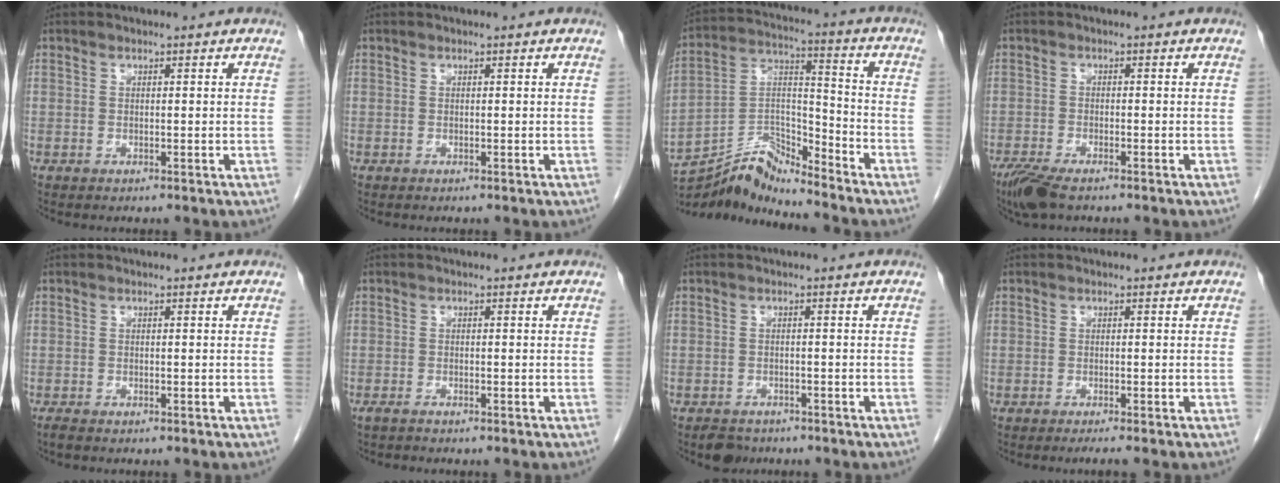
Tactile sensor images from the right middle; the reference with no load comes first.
{"total": 0.0}
{"total": 9.9, "force": [-9.7, -0.4, 1.9], "torque": [-0.040, 0.033, -0.185]}
{"total": 5.0, "force": [-3.8, 1.1, 3.1], "torque": [-0.063, -0.013, -0.069]}
{"total": 0.9, "force": [-0.7, 0.2, 0.4], "torque": [-0.017, -0.004, -0.015]}
{"total": 1.1, "force": [1.0, 0.0, 0.1], "torque": [-0.008, -0.004, 0.019]}
{"total": 2.8, "force": [-2.3, 1.5, 0.6], "torque": [-0.014, 0.000, -0.034]}
{"total": 1.1, "force": [-0.9, -0.4, 0.6], "torque": [-0.012, -0.003, -0.015]}